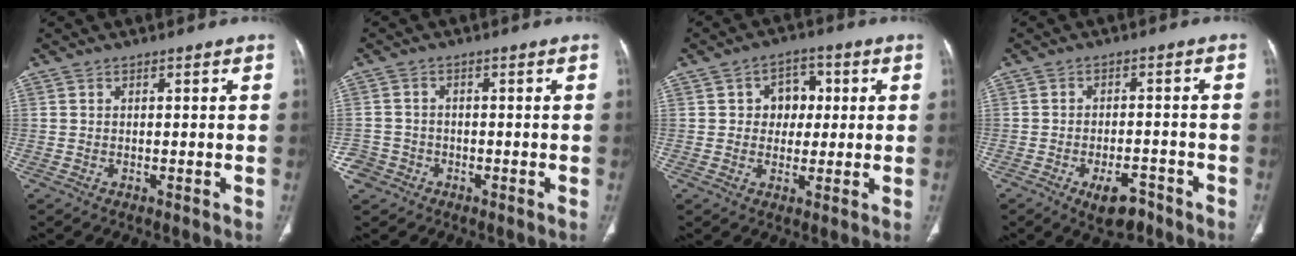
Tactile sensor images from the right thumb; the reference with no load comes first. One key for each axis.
{"total": 3.7, "fx": -2.0, "fy": 3.2, "fz": 0.1, "tx": 0.011, "ty": 0.019, "tz": -0.039}
{"total": 11.8, "fx": 1.9, "fy": 8.7, "fz": 7.7, "tx": -0.068, "ty": 0.018, "tz": 0.023}
{"total": 6.2, "fx": -3.9, "fy": 2.9, "fz": 3.9, "tx": -0.052, "ty": 0.019, "tz": -0.055}